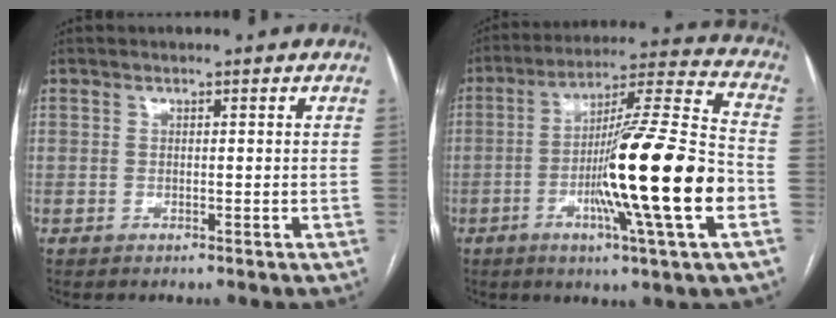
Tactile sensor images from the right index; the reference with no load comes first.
{"total": 20.7, "force": [-5.2, -0.7, 20.0], "torque": [-0.327, -0.009, -0.093]}